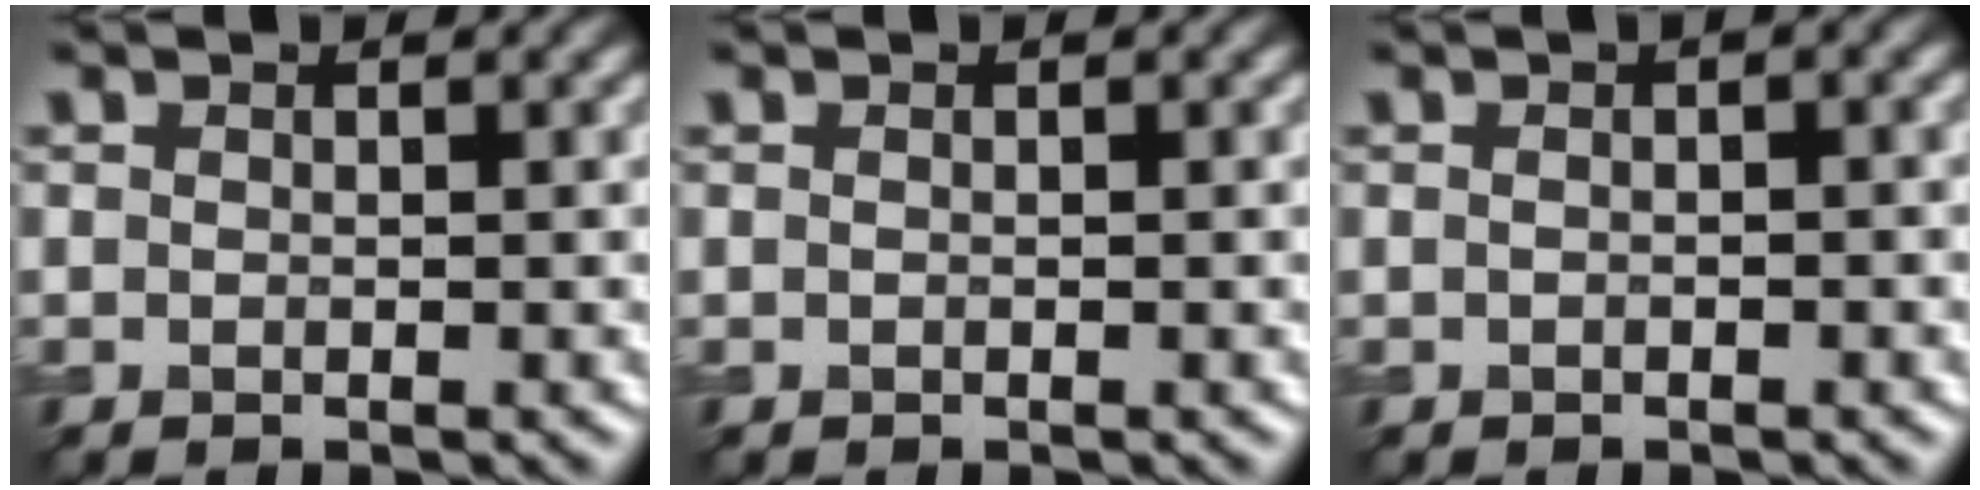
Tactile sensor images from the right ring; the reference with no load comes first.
{"total": 0.0}
{"total": 1.6, "force": [0.4, 0.5, 1.4], "torque": [-0.016, -0.004, -0.001]}